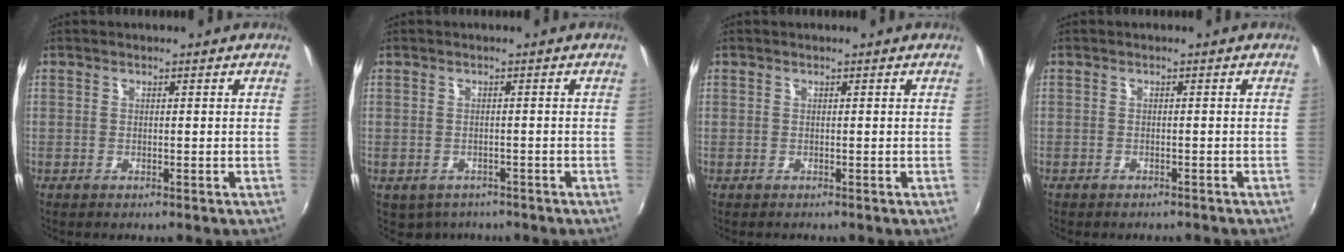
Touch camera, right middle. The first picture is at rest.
{"total": 3.3, "force": [-2.2, 2.4, 0.8], "torque": [-0.023, -0.009, -0.026]}
{"total": 0.5, "force": [-0.1, 0.5, -0.1], "torque": [0.001, 0.000, -0.001]}
{"total": 1.9, "force": [-1.6, 0.8, 0.5], "torque": [-0.015, -0.009, -0.021]}